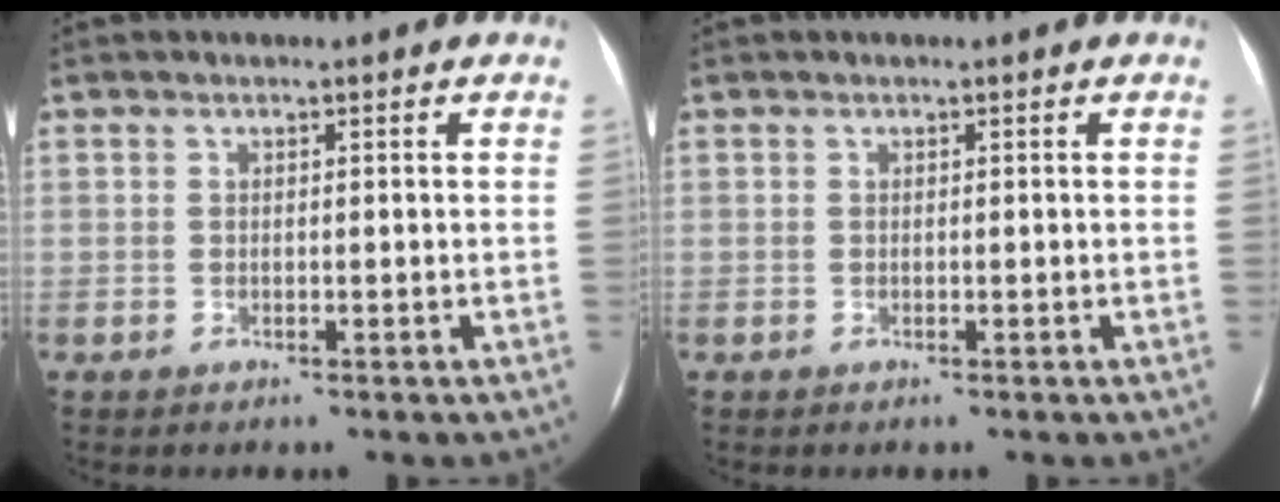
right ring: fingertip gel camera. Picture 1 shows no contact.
{"total": 0.0}